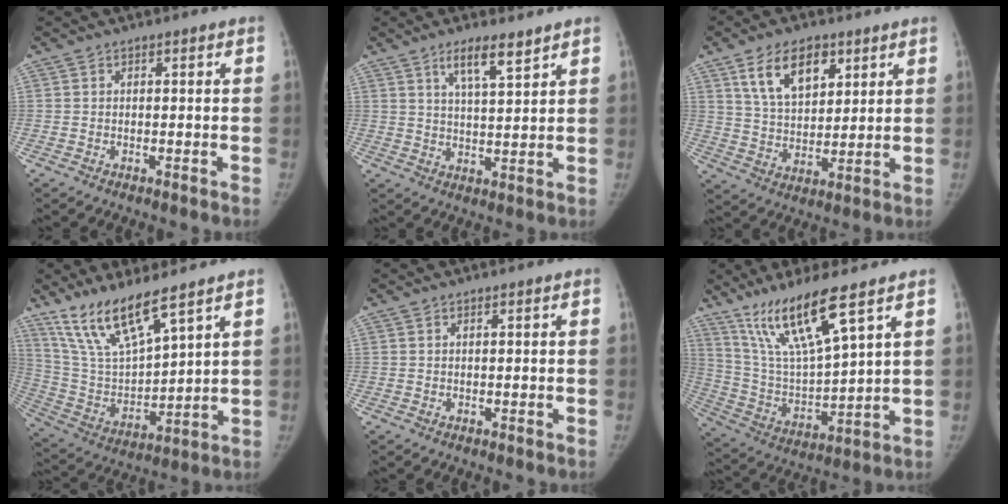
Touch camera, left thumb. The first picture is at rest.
{"total": 6.5, "force": [4.4, 1.4, 4.6], "torque": [-0.072, -0.029, 0.078]}
{"total": 11.6, "force": [6.0, 6.6, 7.5], "torque": [-0.103, -0.028, 0.114]}
{"total": 14.9, "force": [10.8, 3.5, 9.5], "torque": [-0.167, -0.055, 0.228]}
{"total": 0.0}
{"total": 15.7, "force": [10.2, 2.3, 11.7], "torque": [-0.221, -0.052, 0.212]}